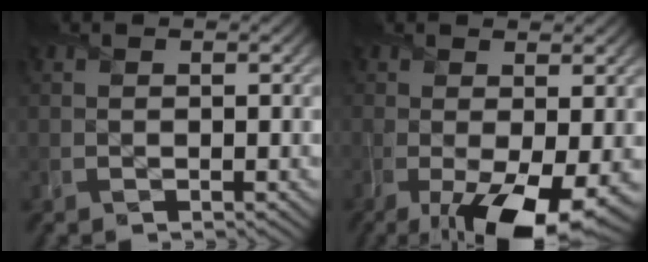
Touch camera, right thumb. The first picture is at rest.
{"total": 8.7, "force": [-3.0, 3.1, 7.5], "torque": [-0.130, -0.022, -0.041]}